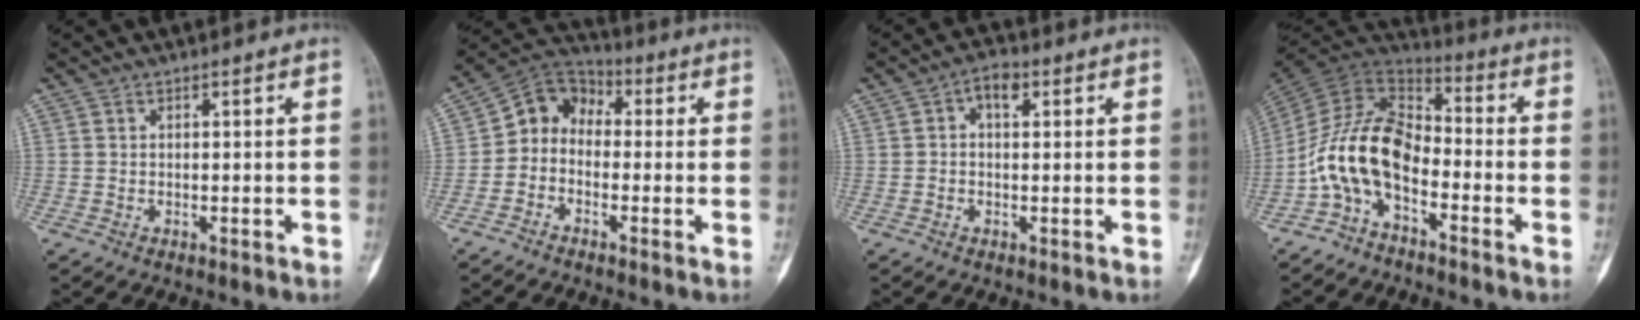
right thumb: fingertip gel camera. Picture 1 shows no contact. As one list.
[{"total": 7.5, "force": [-1.0, 6.2, 4.0], "torque": [-0.047, 0.037, -0.041]}, {"total": 3.5, "force": [1.0, 2.1, 2.7], "torque": [-0.038, 0.012, 0.011]}, {"total": 12.7, "force": [-4.8, 7.1, 9.3], "torque": [-0.176, 0.072, -0.104]}]